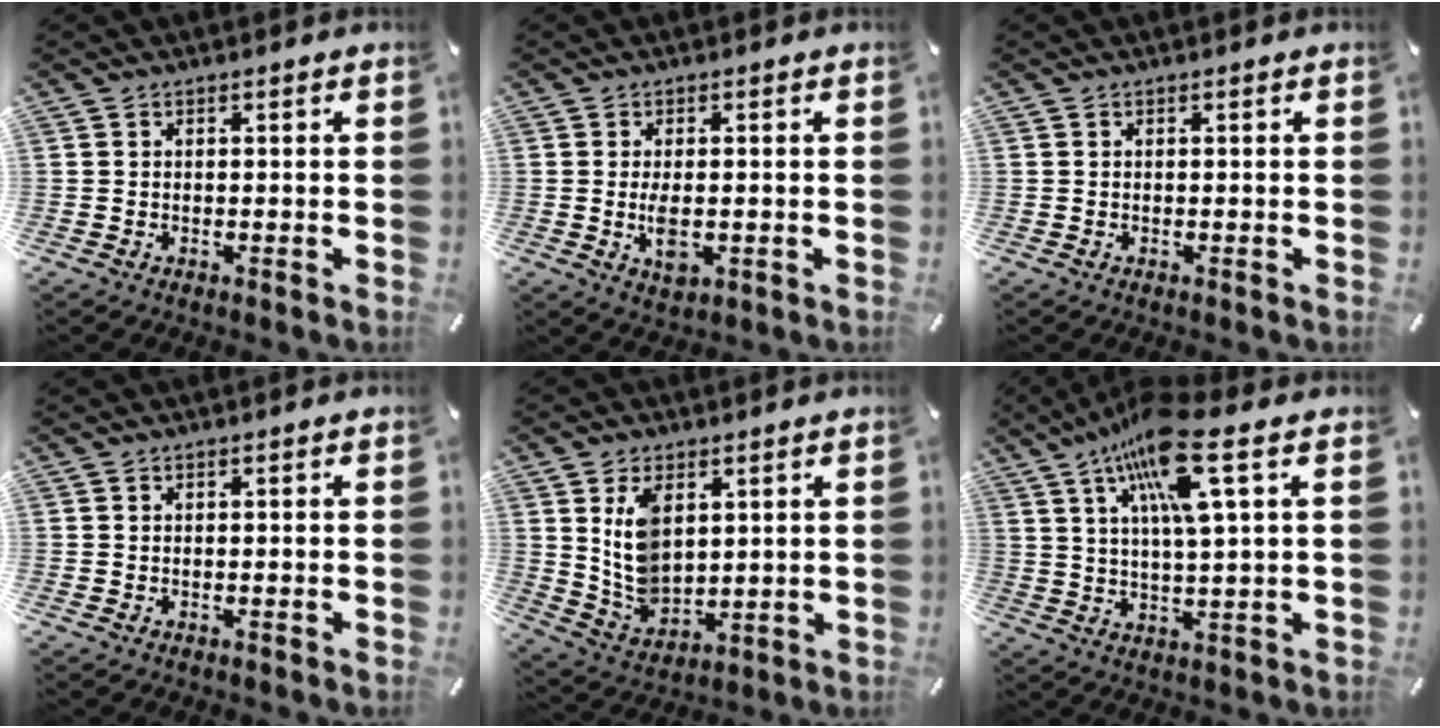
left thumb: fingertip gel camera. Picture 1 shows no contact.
{"total": 4.6, "force": [-0.6, 2.3, 3.9], "torque": [-0.083, -0.006, -0.016]}
{"total": 0.0}
{"total": 0.0}
{"total": 9.4, "force": [3.7, 6.5, 5.8], "torque": [-0.120, -0.016, 0.067]}
{"total": 15.4, "force": [7.6, 2.8, 13.0], "torque": [-0.243, -0.025, 0.123]}